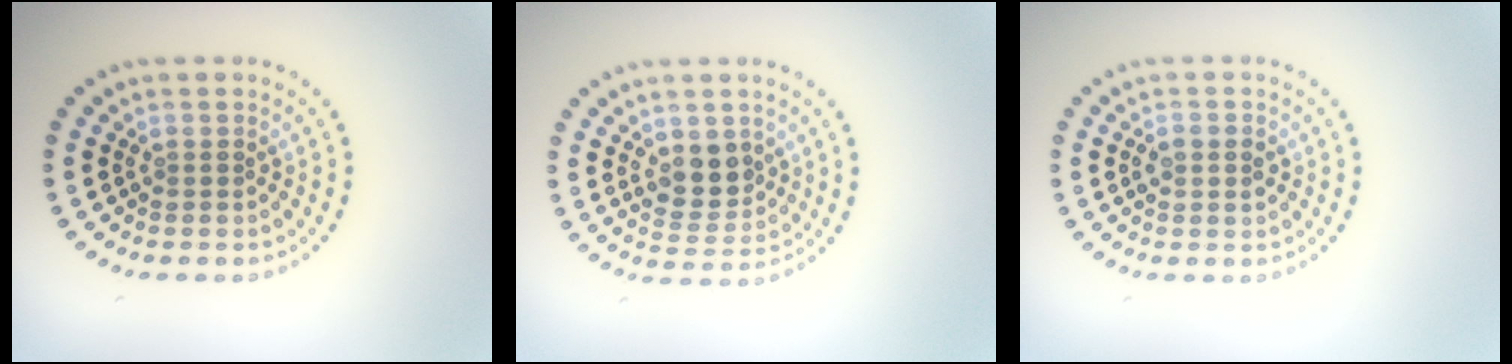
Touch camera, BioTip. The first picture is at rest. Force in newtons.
{"total": 3.4, "press": 3.3, "slide": 0.9}
{"total": 2.2, "press": 2.2, "slide": 0.1}